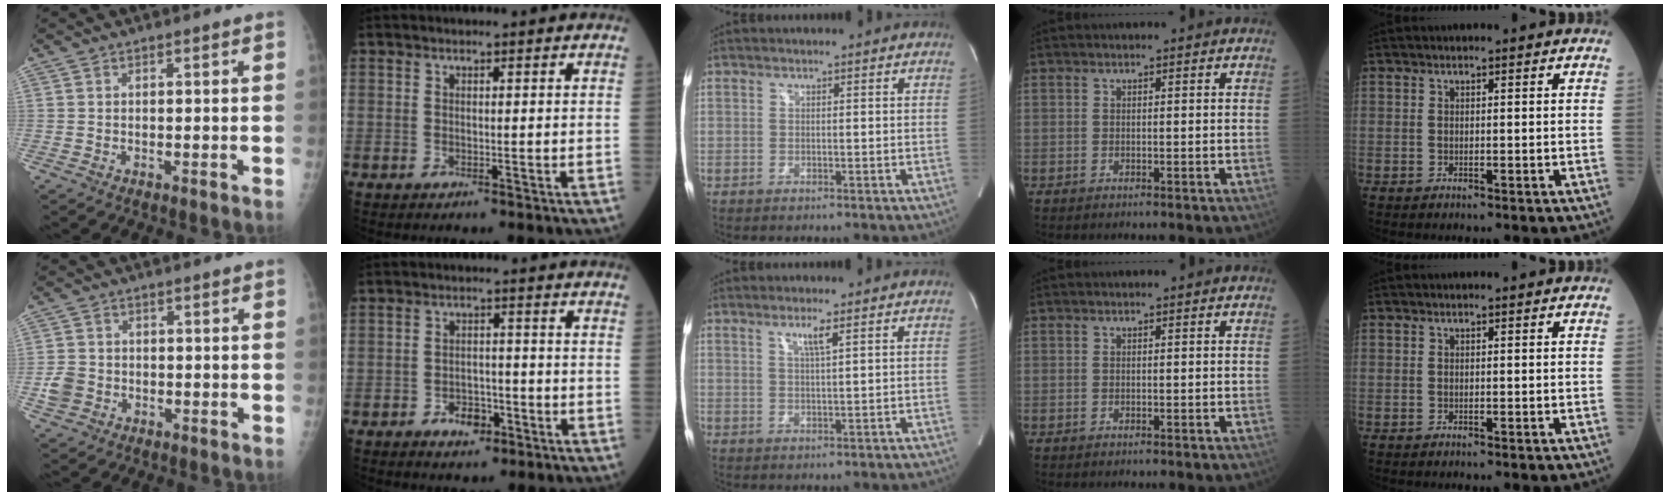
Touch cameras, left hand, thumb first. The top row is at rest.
{"thumb": {"total": 4.0, "force": [-1.5, 3.5, 1.4], "torque": [-0.024, 0.013, -0.027]}, "index": {"total": 4.0, "force": [-2.2, 2.4, 2.3], "torque": [-0.037, 0.005, -0.031]}, "middle": {"total": 2.5, "force": [1.4, -0.2, 2.1], "torque": [-0.042, -0.003, 0.027]}}